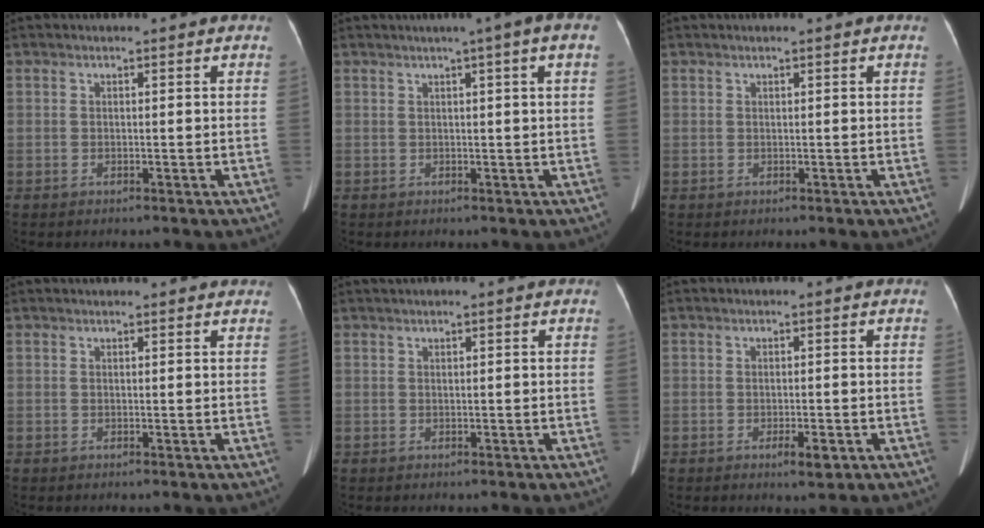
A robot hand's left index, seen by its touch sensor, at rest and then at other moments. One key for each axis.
{"total": 4.7, "fx": 2.3, "fy": 0.3, "fz": 4.1, "tx": -0.049, "ty": 0.028, "tz": 0.026}
{"total": 0.0}
{"total": 5.4, "fx": 4.9, "fy": 1.3, "fz": 1.6, "tx": -0.017, "ty": 0.026, "tz": 0.048}
{"total": 0.8, "fx": 0.5, "fy": -0.1, "fz": 0.5, "tx": -0.011, "ty": 0.013, "tz": 0.013}
{"total": 2.4, "fx": -1.1, "fy": 0.6, "fz": 2.0, "tx": -0.033, "ty": -0.003, "tz": -0.013}